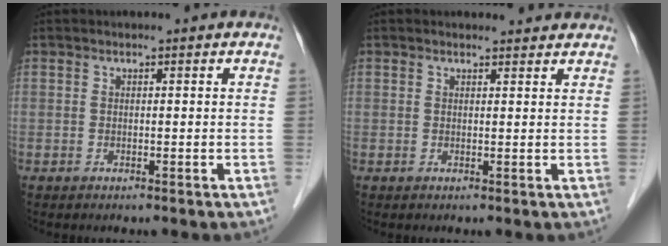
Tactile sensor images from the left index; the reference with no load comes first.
{"total": 2.3, "force": [2.2, 0.5, 0.0], "torque": [-0.008, 0.003, 0.024]}